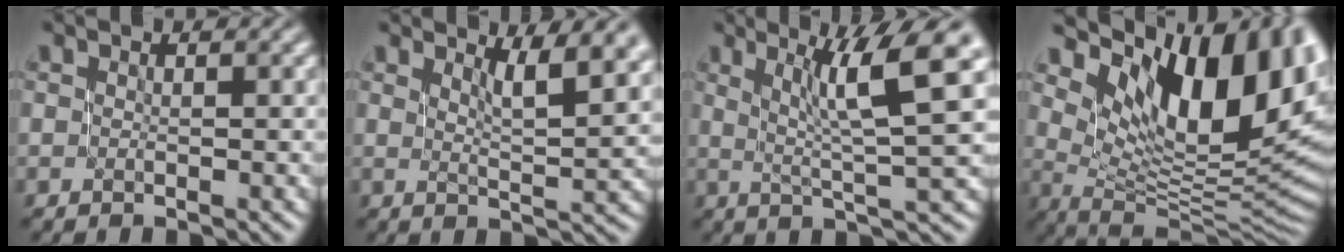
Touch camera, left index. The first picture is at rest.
{"total": 5.3, "force": [2.8, 1.5, 4.2], "torque": [-0.052, -0.001, 0.051]}
{"total": 7.7, "force": [2.9, 1.3, 7.0], "torque": [-0.100, 0.012, 0.053]}
{"total": 14.5, "force": [6.5, 6.5, 11.2], "torque": [-0.154, 0.009, 0.117]}